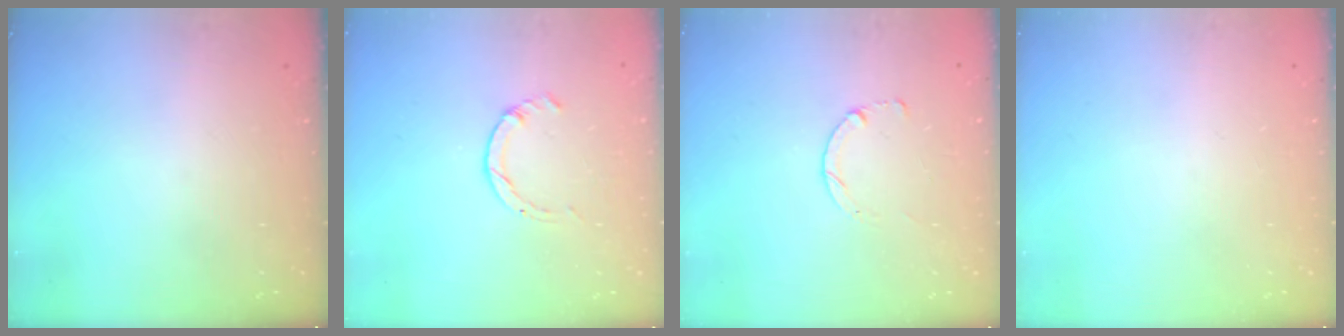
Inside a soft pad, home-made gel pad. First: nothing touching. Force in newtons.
{"total": 1.4, "press": 1.4, "slide": 0.2}
{"total": 0.0}
{"total": 0.0}